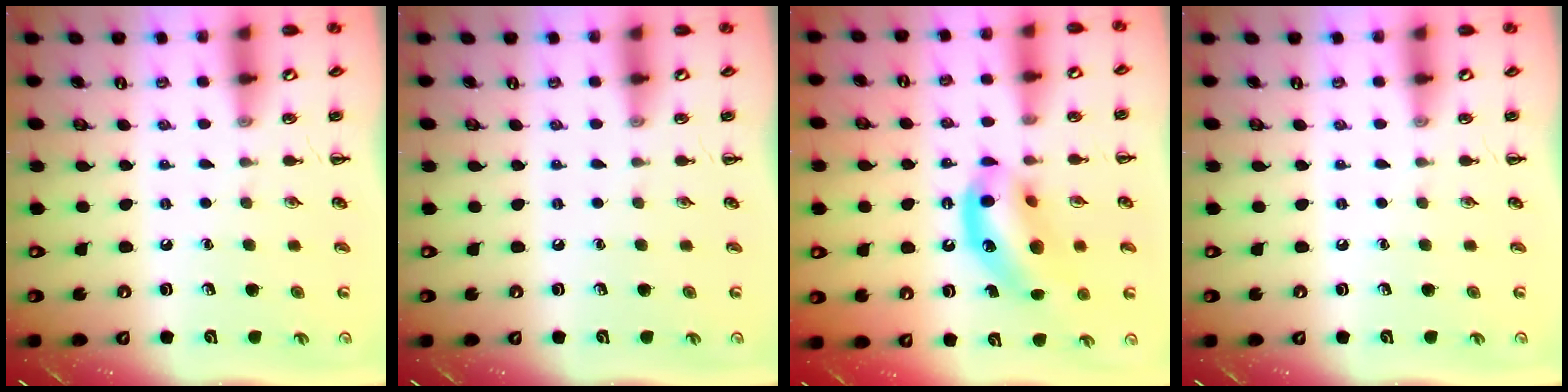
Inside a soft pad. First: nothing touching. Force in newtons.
{"total": 0.0}
{"total": 14.3, "press": 13.8, "slide": 3.5}
{"total": 0.0}